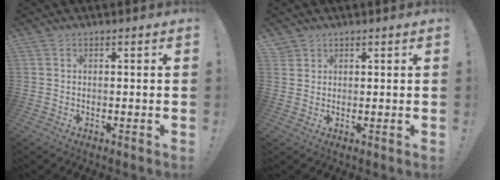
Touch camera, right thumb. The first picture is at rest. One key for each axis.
{"total": 2.3, "fx": 1.8, "fy": 1.4, "fz": 0.1, "tx": -0.002, "ty": -0.011, "tz": 0.035}